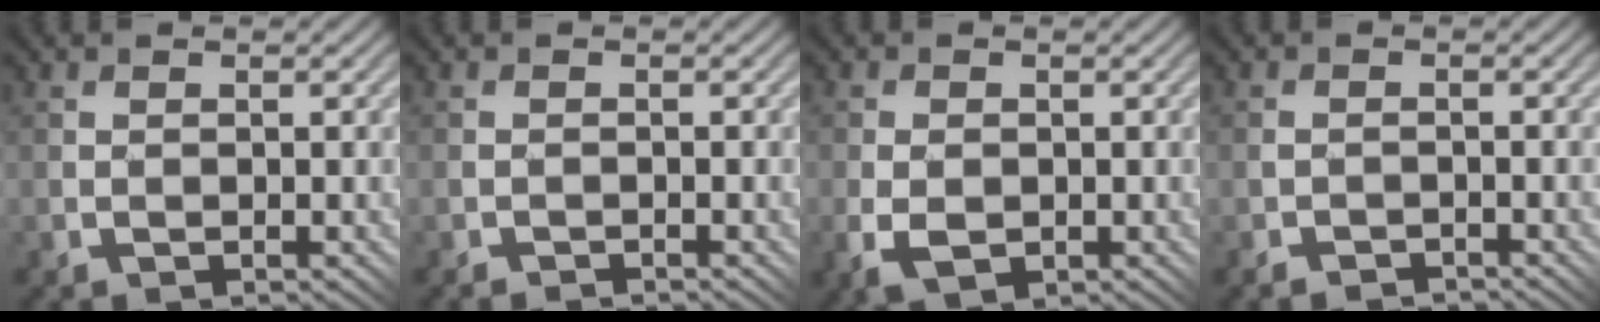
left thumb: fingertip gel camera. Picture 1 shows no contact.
{"total": 1.0, "force": [-0.9, -0.3, -0.2], "torque": [0.004, 0.007, -0.020]}
{"total": 4.0, "force": [-1.3, 2.6, 2.8], "torque": [-0.067, -0.013, -0.024]}
{"total": 1.5, "force": [-1.5, 0.1, 0.0], "torque": [-0.003, 0.006, -0.035]}